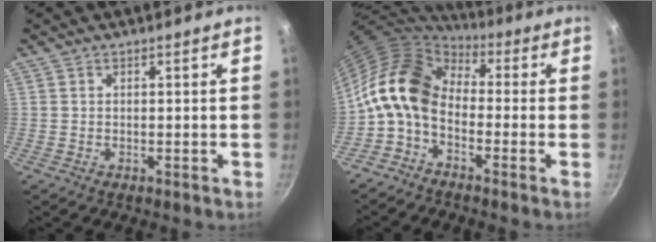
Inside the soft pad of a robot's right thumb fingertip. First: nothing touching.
{"total": 12.9, "force": [-1.4, 8.8, 9.3], "torque": [-0.157, 0.039, -0.047]}